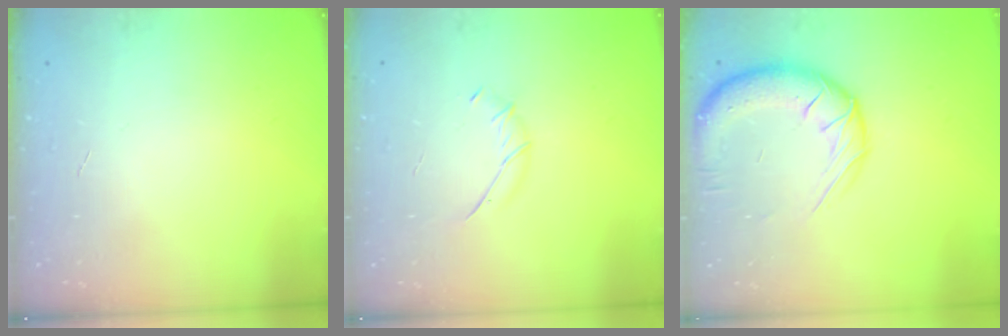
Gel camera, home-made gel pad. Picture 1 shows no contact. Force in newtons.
{"total": 3.9, "press": 3.8, "slide": 0.7}
{"total": 15.0, "press": 14.5, "slide": 3.9}